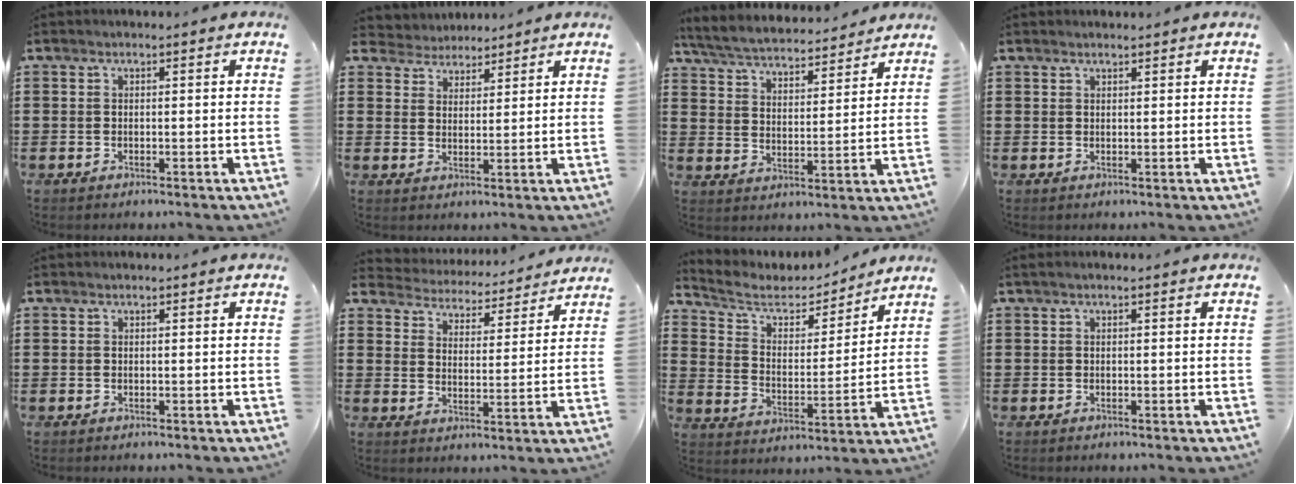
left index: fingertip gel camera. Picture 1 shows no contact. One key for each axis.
{"total": 3.5, "fx": 3.2, "fy": 1.5, "fz": -0.6, "tx": -0.009, "ty": -0.008, "tz": 0.057}
{"total": 5.0, "fx": 4.9, "fy": 0.4, "fz": 1.2, "tx": -0.050, "ty": -0.031, "tz": 0.081}
{"total": 1.0, "fx": 1.0, "fy": 0.1, "fz": 0.3, "tx": -0.006, "ty": 0.000, "tz": 0.019}
{"total": 0.0}
{"total": 4.0, "fx": 4.0, "fy": 0.1, "fz": -0.3, "tx": -0.022, "ty": -0.038, "tz": 0.063}
{"total": 5.6, "fx": 4.7, "fy": 2.4, "fz": 2.0, "tx": -0.066, "ty": -0.029, "tz": 0.076}
{"total": 0.6, "fx": 0.2, "fy": 0.0, "fz": 0.5, "tx": -0.010, "ty": -0.001, "tz": 0.005}